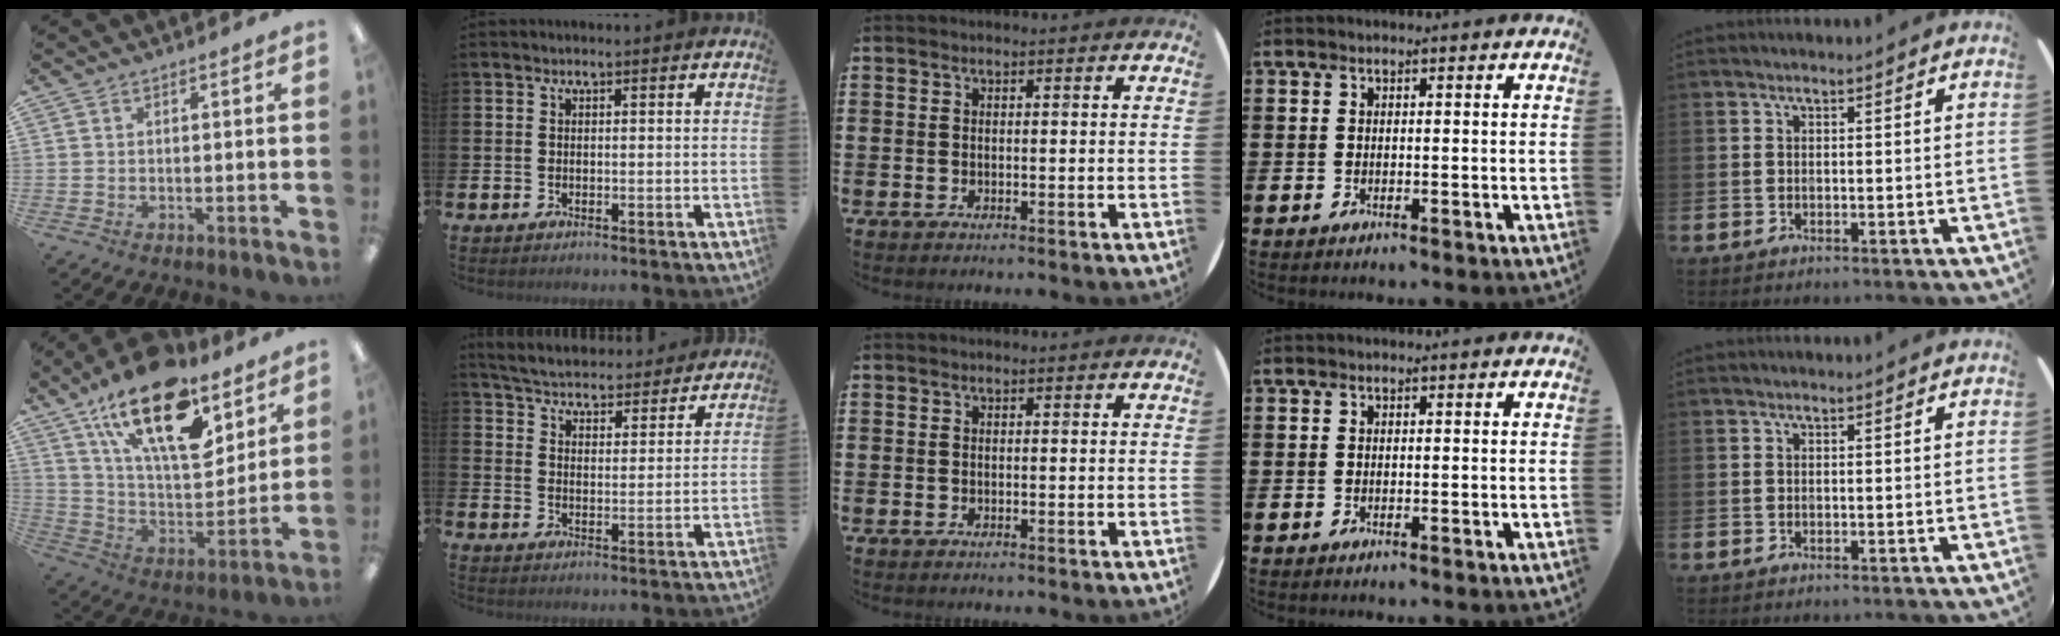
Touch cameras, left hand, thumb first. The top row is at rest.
{"thumb": {"total": 23.2, "force": [14.7, 9.8, 15.0], "torque": [-0.263, -0.081, 0.255]}, "index": {"total": 5.4, "force": [5.3, 0.8, 0.4], "torque": [-0.026, -0.044, 0.090]}}